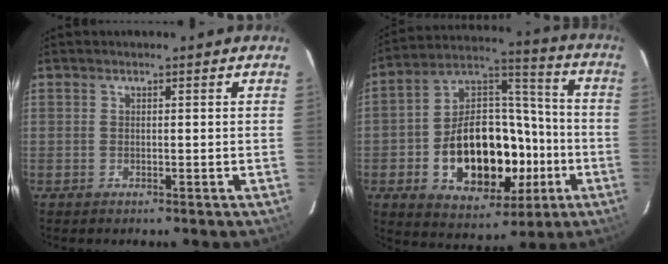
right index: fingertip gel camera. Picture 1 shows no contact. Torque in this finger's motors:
{"motor_torque": [1.27, -0.87, 1.05, 0.21]}